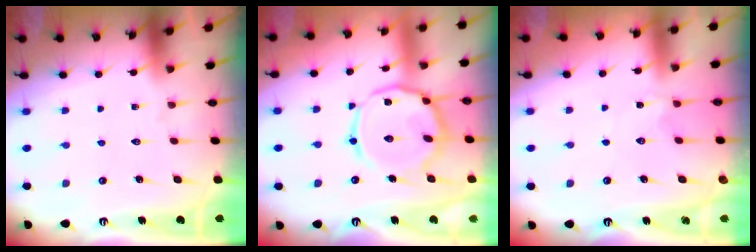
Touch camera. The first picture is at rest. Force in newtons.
{"total": 14.6, "press": 14.5, "slide": 0.9}
{"total": 2.2, "press": 2.2, "slide": 0.3}